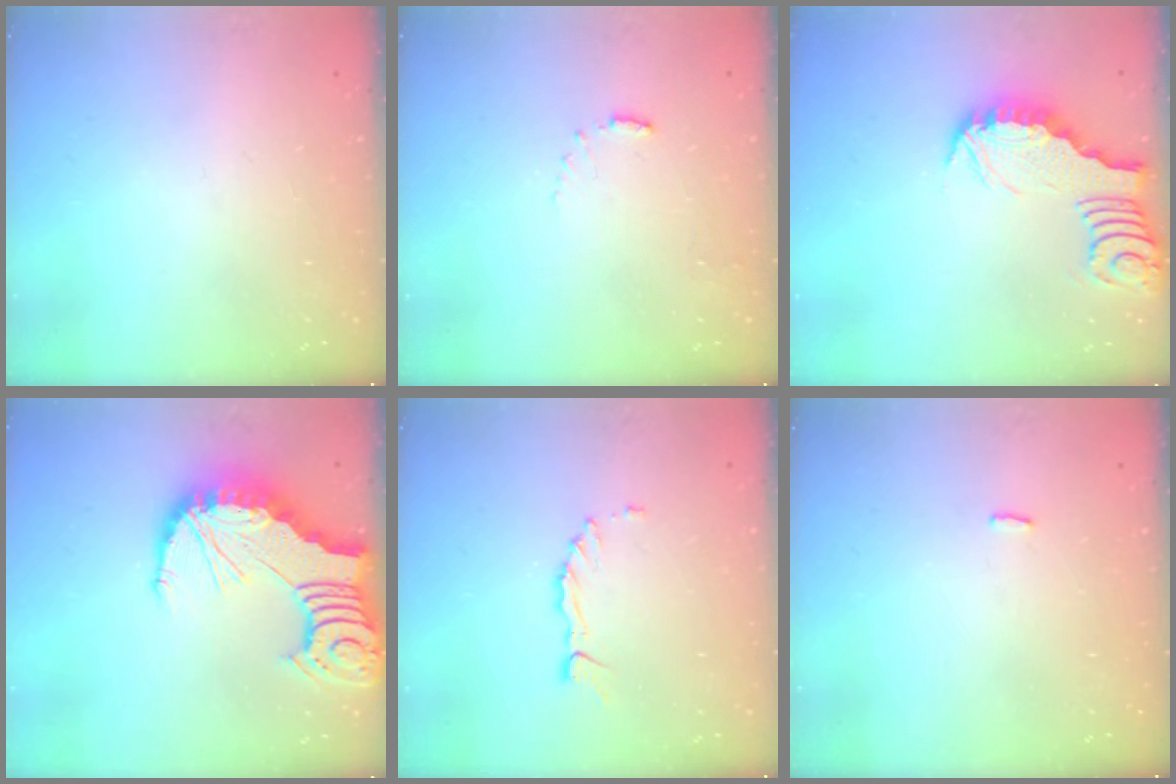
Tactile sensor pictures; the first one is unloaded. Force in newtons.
{"total": 3.6, "press": 3.6, "slide": 0.4}
{"total": 3.1, "press": 3.1, "slide": 0.2}
{"total": 8.7, "press": 8.6, "slide": 0.9}
{"total": 1.5, "press": 1.5, "slide": 0.4}
{"total": 2.2, "press": 2.1, "slide": 0.4}